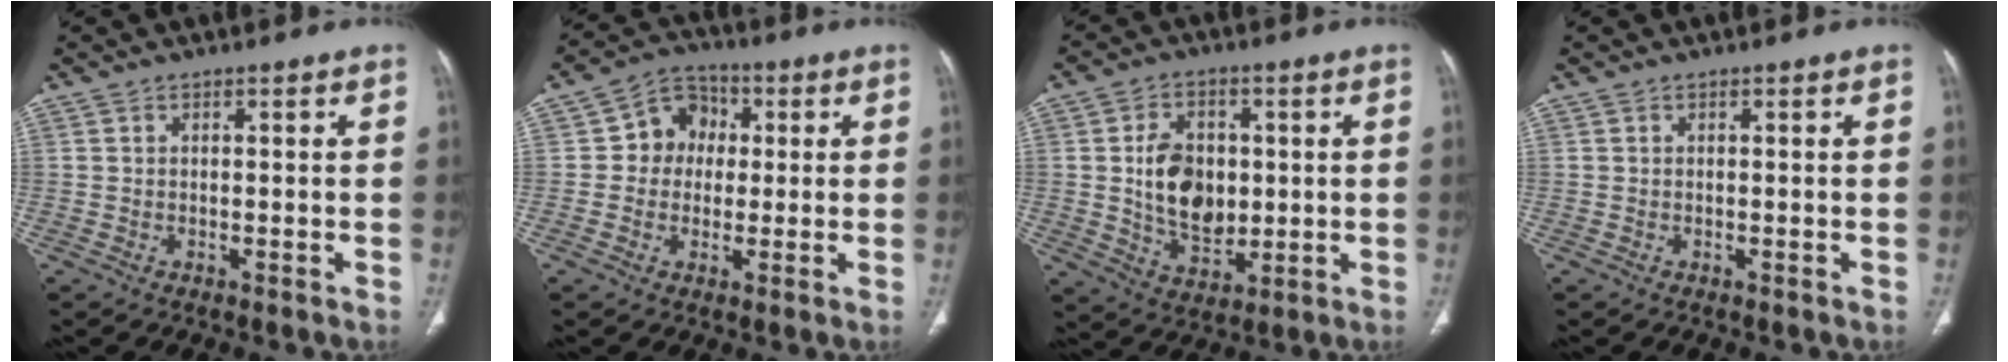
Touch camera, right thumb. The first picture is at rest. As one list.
[{"total": 7.9, "force": [0.8, 7.1, 3.5], "torque": [-0.018, 0.014, 0.001]}, {"total": 11.8, "force": [0.8, 8.3, 8.3], "torque": [-0.110, -0.007, 0.022]}, {"total": 0.0}]